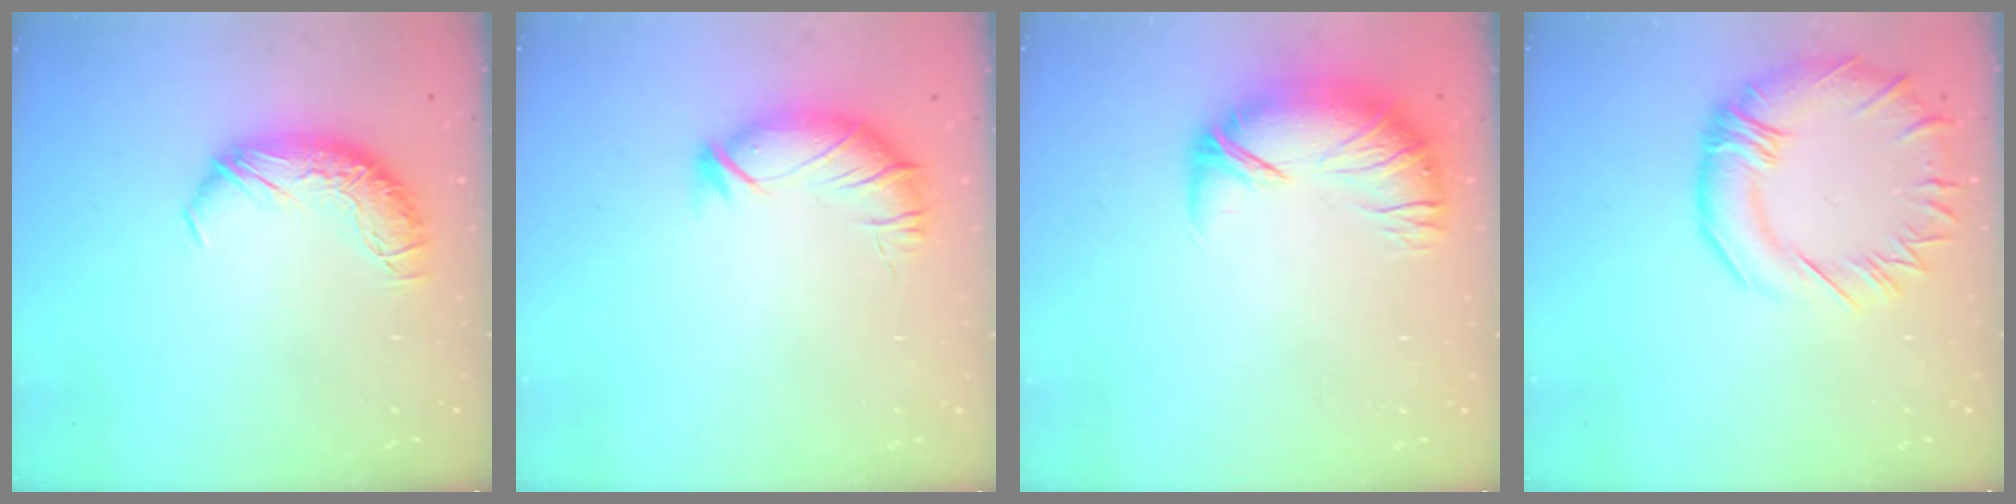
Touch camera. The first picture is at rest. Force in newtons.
{"total": 3.0, "press": 2.3, "slide": 2.0}
{"total": 2.6, "press": 1.0, "slide": 2.4}
{"total": 6.4, "press": 6.1, "slide": 2.0}